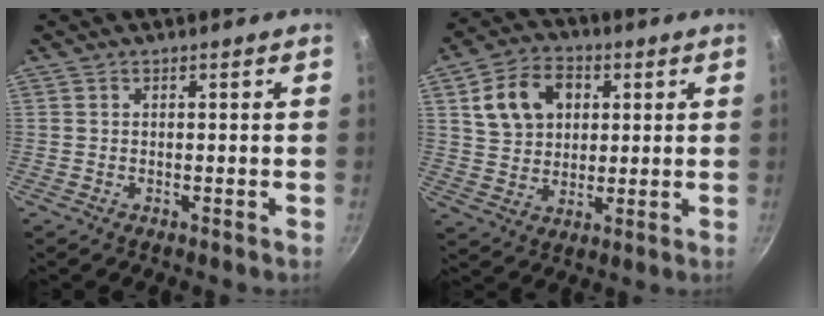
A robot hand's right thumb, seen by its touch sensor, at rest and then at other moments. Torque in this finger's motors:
{"motor_torque": [-0.85, 0.78, -0.15, 0.23, 0.07]}